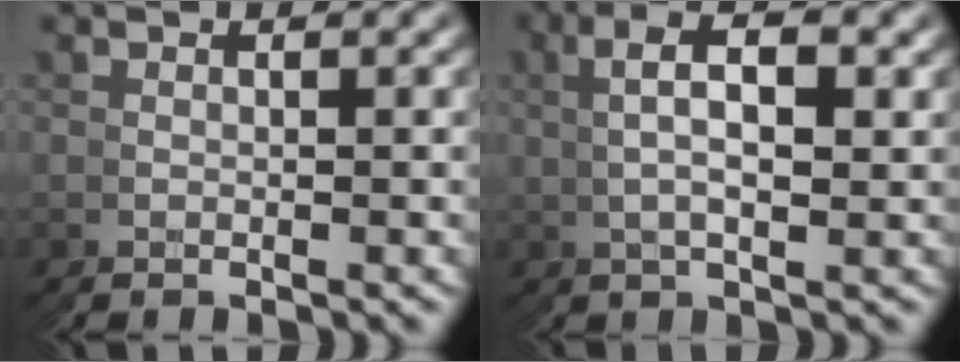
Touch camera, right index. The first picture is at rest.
{"total": 4.5, "force": [2.3, 0.7, 3.8], "torque": [-0.057, 0.028, 0.027]}